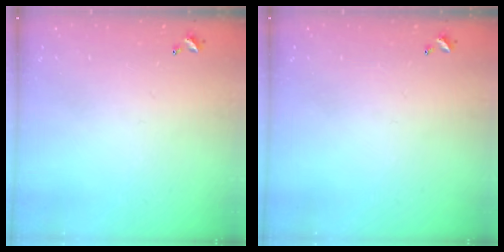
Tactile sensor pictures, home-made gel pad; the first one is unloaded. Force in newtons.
{"total": 0.0}